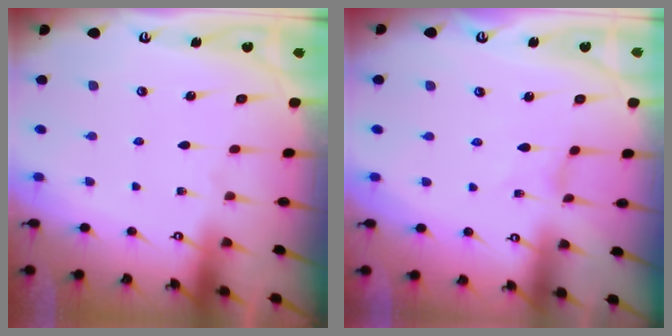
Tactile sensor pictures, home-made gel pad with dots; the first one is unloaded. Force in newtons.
{"total": 0.0}